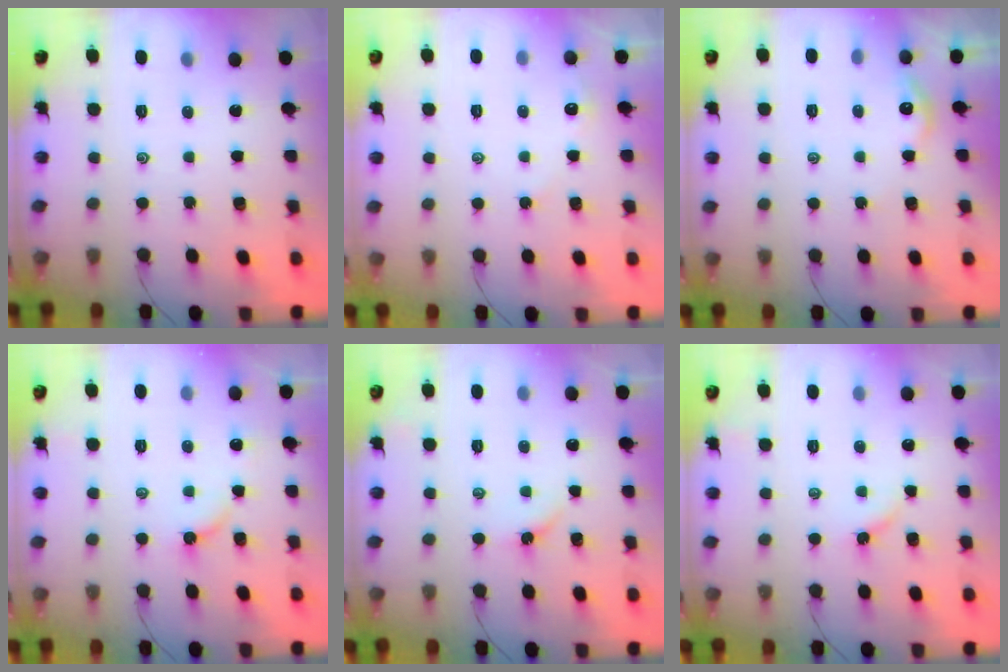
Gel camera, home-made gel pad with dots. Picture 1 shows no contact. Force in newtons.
{"total": 2.2, "press": 2.2, "slide": 0.3}
{"total": 4.5, "press": 4.5, "slide": 0.5}
{"total": 3.7, "press": 3.7, "slide": 0.4}
{"total": 3.5, "press": 3.4, "slide": 0.6}
{"total": 2.7, "press": 2.7, "slide": 0.4}